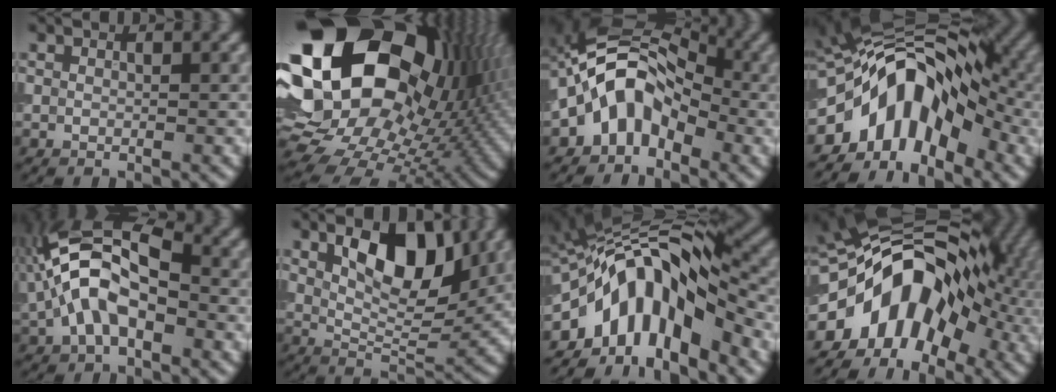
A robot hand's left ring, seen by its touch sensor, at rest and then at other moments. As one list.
[{"total": 23.1, "force": [6.4, 16.4, 14.9], "torque": [-0.279, 0.011, 0.117]}, {"total": 6.4, "force": [-2.7, 4.3, 3.8], "torque": [-0.056, 0.017, -0.062]}, {"total": 9.9, "force": [-3.8, 5.7, 7.2], "torque": [-0.101, 0.023, -0.078]}, {"total": 9.1, "force": [-0.6, 5.3, 7.4], "torque": [-0.151, 0.027, -0.025]}, {"total": 8.1, "force": [3.2, 3.8, 6.4], "torque": [-0.098, 0.000, 0.051]}, {"total": 10.1, "force": [-4.5, 4.4, 7.9], "torque": [-0.117, 0.015, -0.086]}, {"total": 12.0, "force": [-2.9, 8.4, 8.0], "torque": [-0.117, 0.021, -0.067]}]